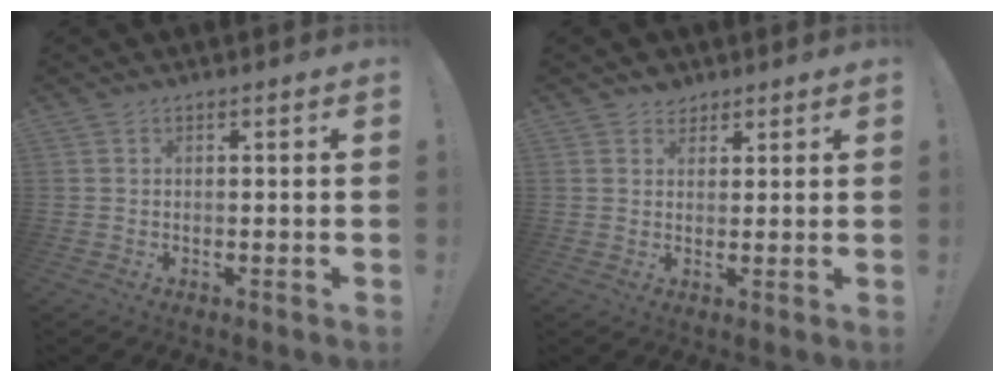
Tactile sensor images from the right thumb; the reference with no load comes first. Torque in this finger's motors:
{"motor_torque": [-0.17, -0.33, 0.35, -0.01, 0.00]}